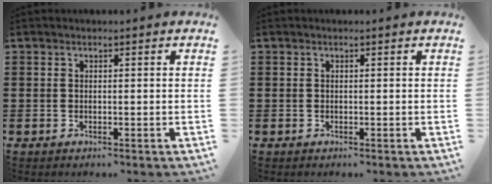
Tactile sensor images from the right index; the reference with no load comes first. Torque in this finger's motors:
{"motor_torque": [0.21, 0.31, 0.00, 0.01]}